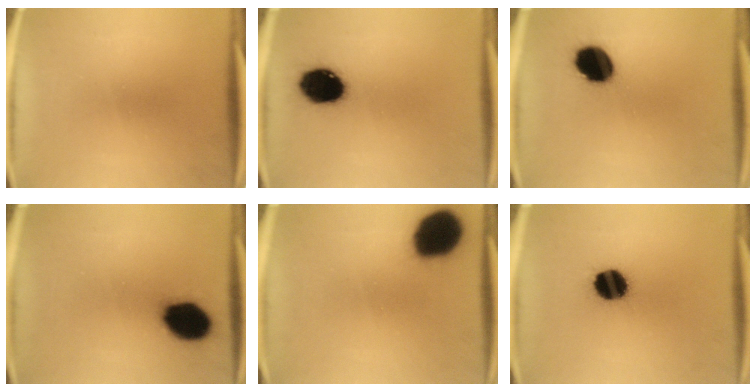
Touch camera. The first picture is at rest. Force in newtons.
{"total": 13.1}
{"total": 11.7}
{"total": 13.6}
{"total": 17.8}
{"total": 12.0}